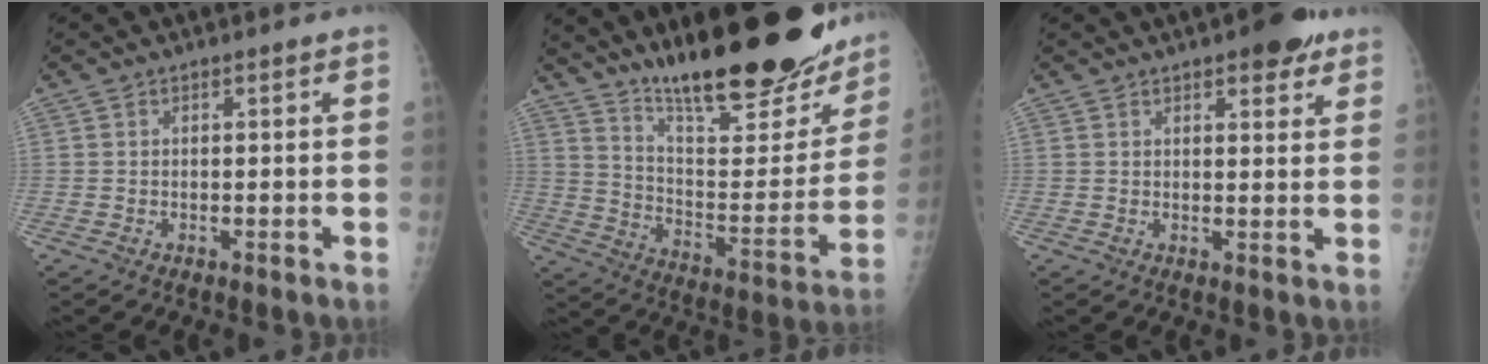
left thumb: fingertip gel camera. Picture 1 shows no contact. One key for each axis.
{"total": 28.8, "fx": 21.7, "fy": 7.1, "fz": 17.5, "tx": -0.226, "ty": -0.110, "tz": 0.322}
{"total": 6.5, "fx": 4.1, "fy": 2.5, "fz": 4.4, "tx": -0.035, "ty": -0.015, "tz": 0.050}